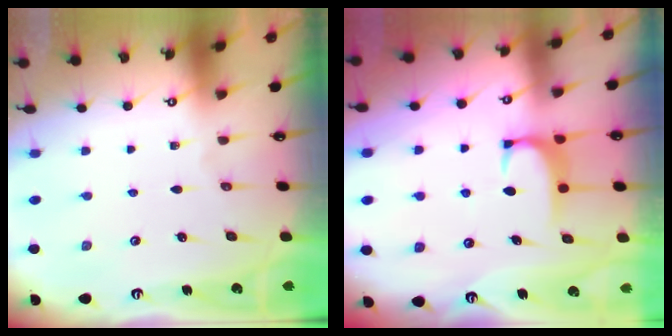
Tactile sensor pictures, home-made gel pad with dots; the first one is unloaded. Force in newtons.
{"total": 1.9, "press": 1.8, "slide": 0.5}